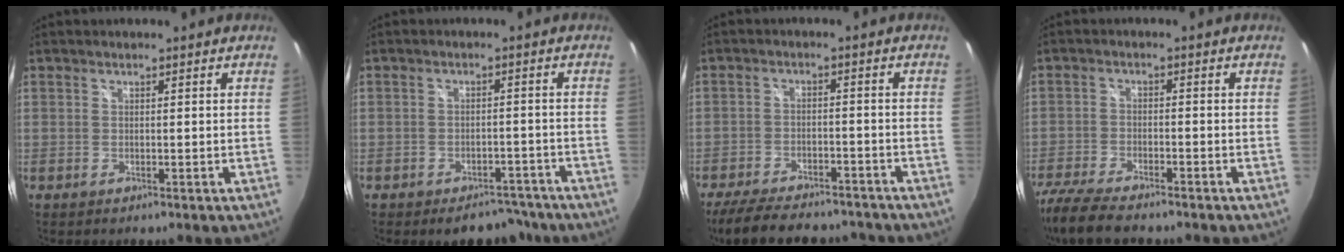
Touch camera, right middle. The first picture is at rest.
{"total": 7.4, "force": [-5.9, 4.0, 1.8], "torque": [-0.030, 0.022, -0.064]}
{"total": 16.8, "force": [-13.9, 5.7, 7.6], "torque": [-0.162, -0.018, -0.202]}
{"total": 11.3, "force": [-9.5, 2.5, 5.7], "torque": [-0.147, -0.036, -0.171]}